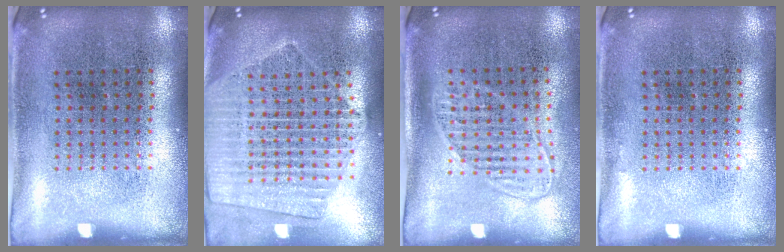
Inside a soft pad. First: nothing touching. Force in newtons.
{"total": 2.2, "press": 1.9, "slide": 1.1}
{"total": 1.4, "press": 1.1, "slide": 0.7}
{"total": 0.0}